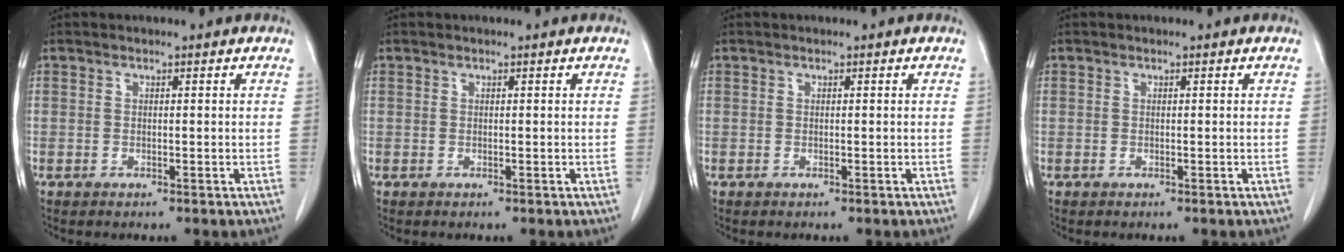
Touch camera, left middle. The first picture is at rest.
{"total": 0.0}
{"total": 0.0}
{"total": 0.0}